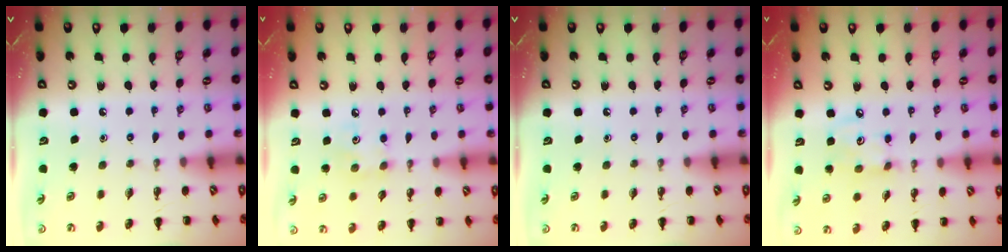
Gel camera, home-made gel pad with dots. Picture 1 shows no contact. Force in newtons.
{"total": 4.6, "press": 4.5, "slide": 1.1}
{"total": 0.0}
{"total": 4.4, "press": 4.3, "slide": 0.7}